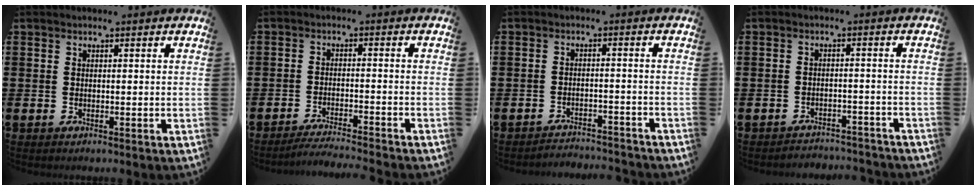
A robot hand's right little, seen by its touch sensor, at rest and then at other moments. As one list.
[{"total": 2.6, "force": [-2.5, -0.4, 0.6], "torque": [-0.010, 0.002, -0.050]}, {"total": 2.4, "force": [-2.4, -0.1, -0.2], "torque": [-0.003, 0.005, -0.053]}, {"total": 2.3, "force": [-2.3, 0.1, -0.2], "torque": [-0.004, 0.003, -0.051]}]